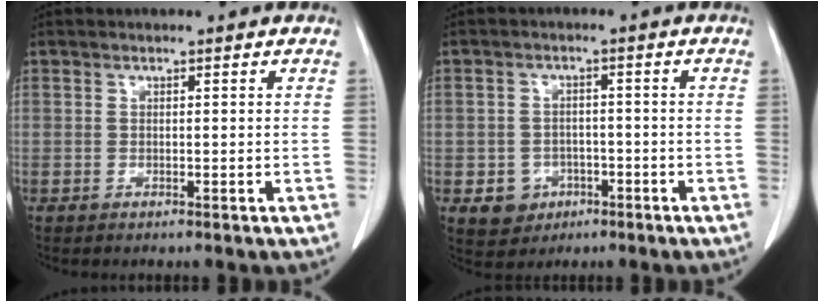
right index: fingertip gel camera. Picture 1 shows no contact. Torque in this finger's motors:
{"motor_torque": [-0.35, -0.01, -0.98, -0.21]}